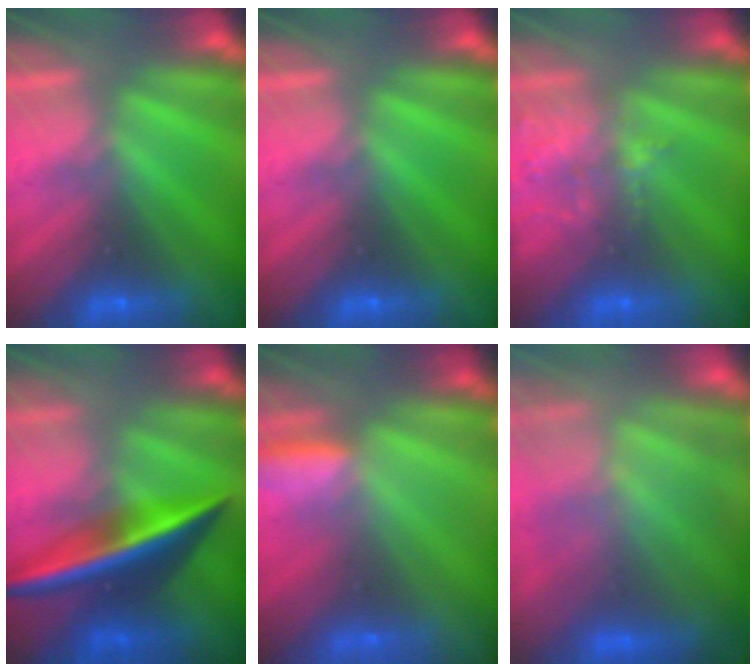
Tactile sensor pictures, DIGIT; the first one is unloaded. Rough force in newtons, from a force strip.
{"total": 0.0}
{"total": 2.0}
{"total": 2.5}
{"total": 3.0}
{"total": 10.5}